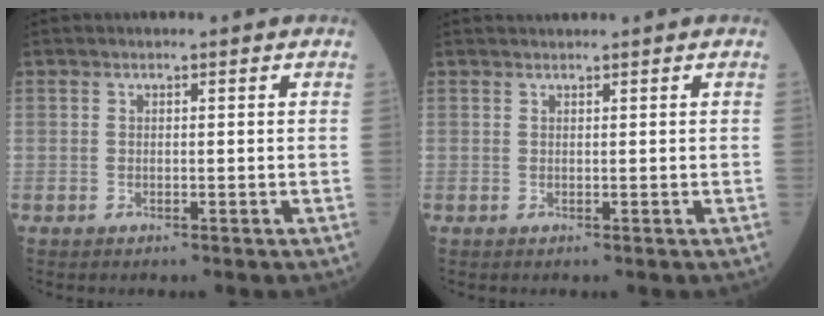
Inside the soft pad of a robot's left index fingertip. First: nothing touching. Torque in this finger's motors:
{"motor_torque": [0.35, -0.29, -0.05, 0.00]}